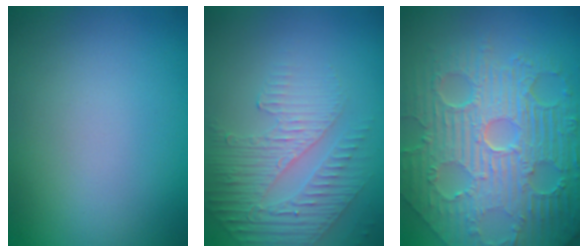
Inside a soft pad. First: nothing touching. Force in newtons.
{"total": 4.8, "press": 3.1, "slide": 3.6}
{"total": 11.2, "press": 7.4, "slide": 8.5}